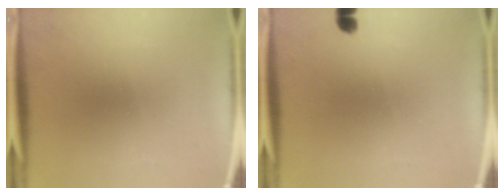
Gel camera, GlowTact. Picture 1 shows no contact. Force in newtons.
{"total": 1.4}